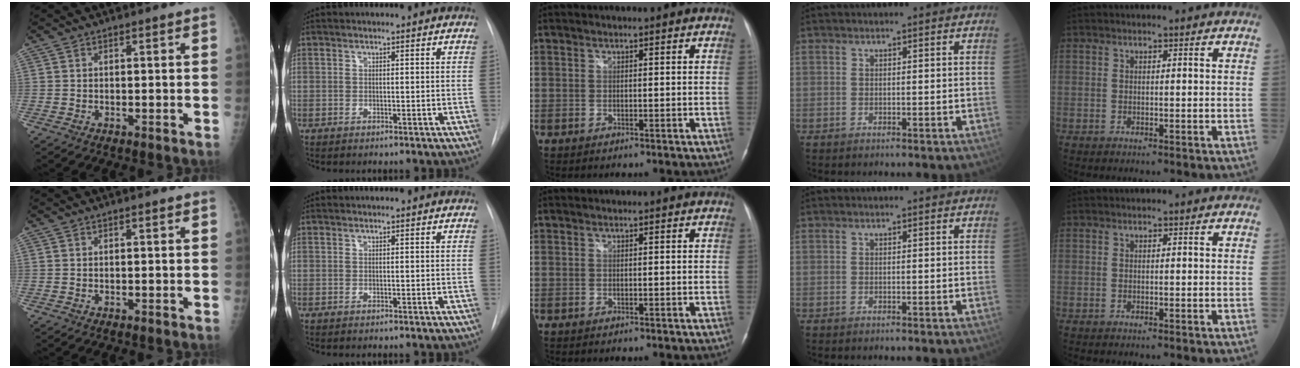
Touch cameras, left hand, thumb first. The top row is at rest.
{}